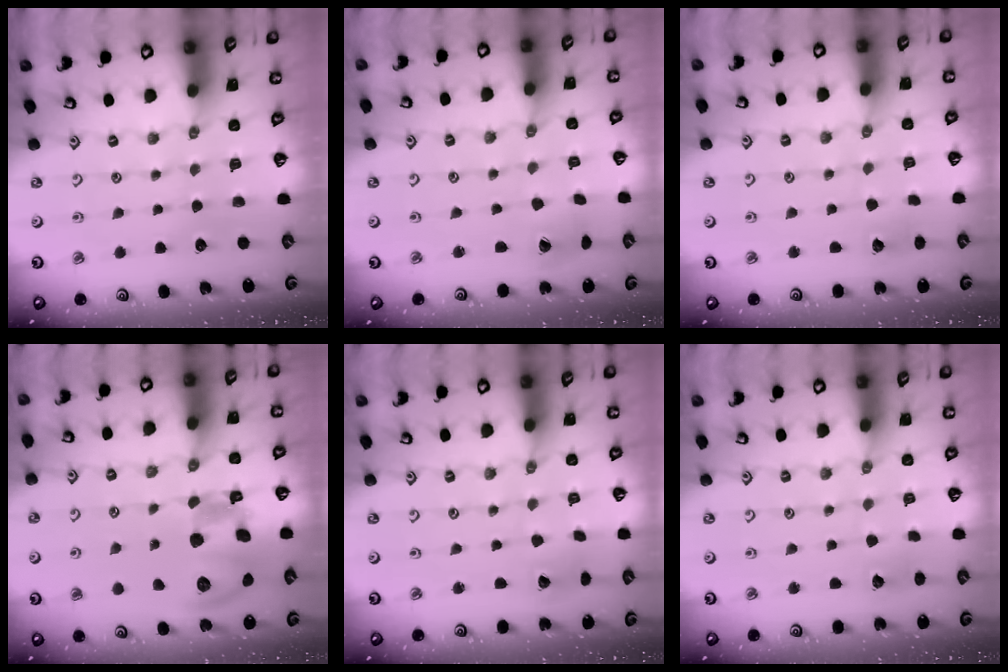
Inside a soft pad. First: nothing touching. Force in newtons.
{"total": 4.5, "press": 4.4, "slide": 0.5}
{"total": 3.4, "press": 3.3, "slide": 0.4}
{"total": 16.8, "press": 16.6, "slide": 2.8}
{"total": 3.6, "press": 3.6, "slide": 0.3}
{"total": 3.4, "press": 3.3, "slide": 0.4}